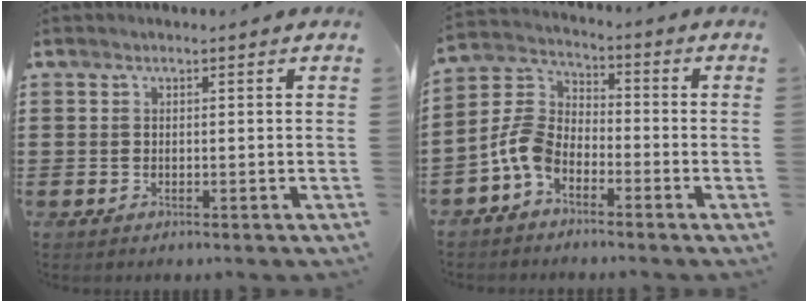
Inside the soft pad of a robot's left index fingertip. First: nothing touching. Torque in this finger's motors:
{"motor_torque": [0.41, 0.24, 0.30, 0.11]}